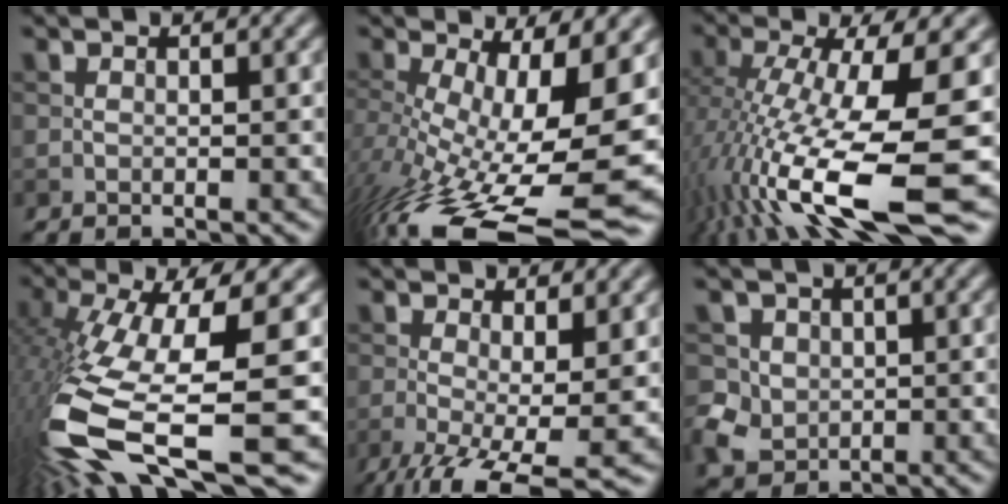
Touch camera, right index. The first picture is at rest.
{"total": 14.2, "force": [-4.1, 4.6, 12.9], "torque": [-0.227, -0.030, -0.059]}
{"total": 14.9, "force": [-4.5, 3.6, 13.8], "torque": [-0.270, -0.014, -0.066]}
{"total": 14.4, "force": [-4.5, 4.2, 13.0], "torque": [-0.278, -0.025, -0.064]}
{"total": 8.1, "force": [-3.1, 2.3, 7.1], "torque": [-0.136, -0.023, -0.049]}
{"total": 4.5, "force": [-0.5, 4.1, 1.7], "torque": [-0.036, 0.001, -0.018]}